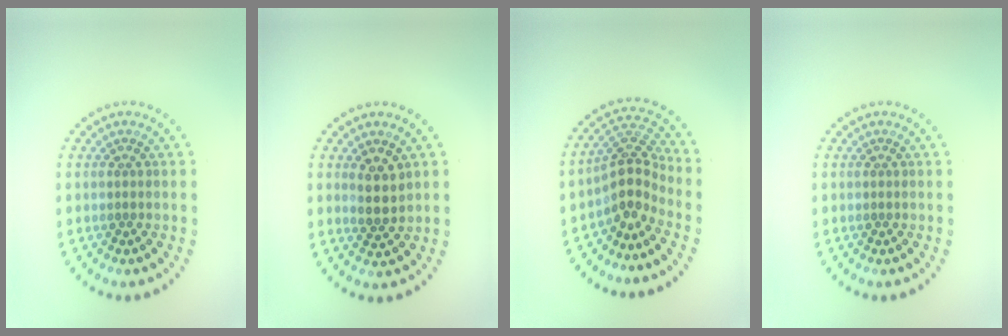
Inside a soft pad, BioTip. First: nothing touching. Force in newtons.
{"total": 2.6, "press": 2.3, "slide": 1.2}
{"total": 3.6, "press": 2.5, "slide": 2.5}
{"total": 0.0}